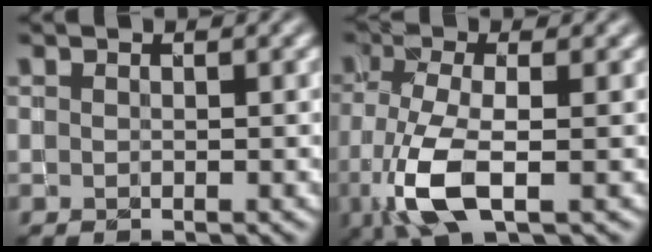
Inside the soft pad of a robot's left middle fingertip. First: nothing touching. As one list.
[{"total": 5.8, "force": [-2.2, 1.9, 5.0], "torque": [-0.117, -0.005, -0.045]}]